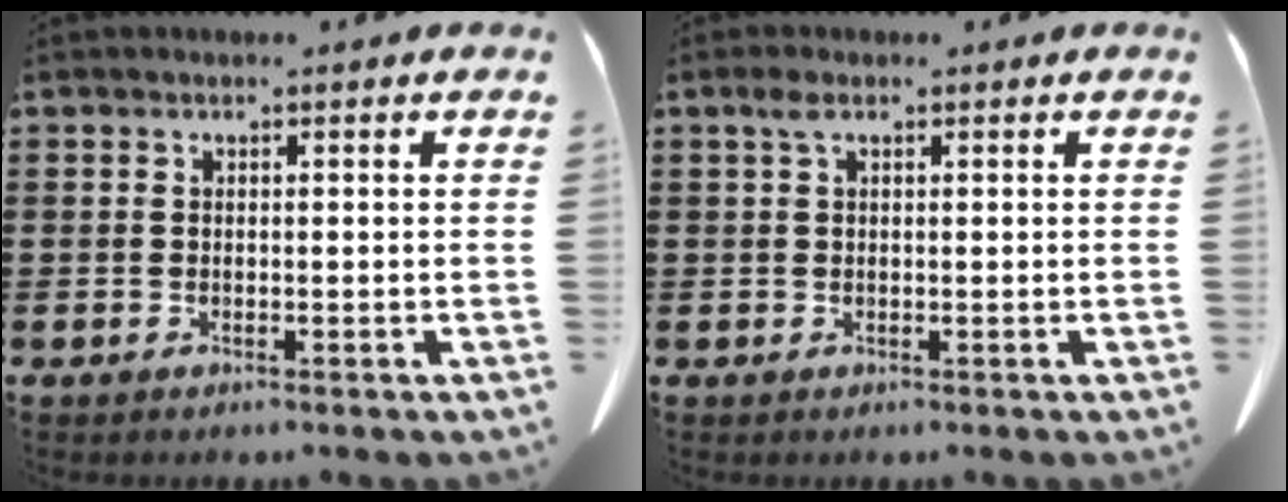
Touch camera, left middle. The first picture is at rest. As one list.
[{"total": 1.5, "force": [0.6, 0.7, 1.2], "torque": [-0.027, 0.005, 0.010]}]